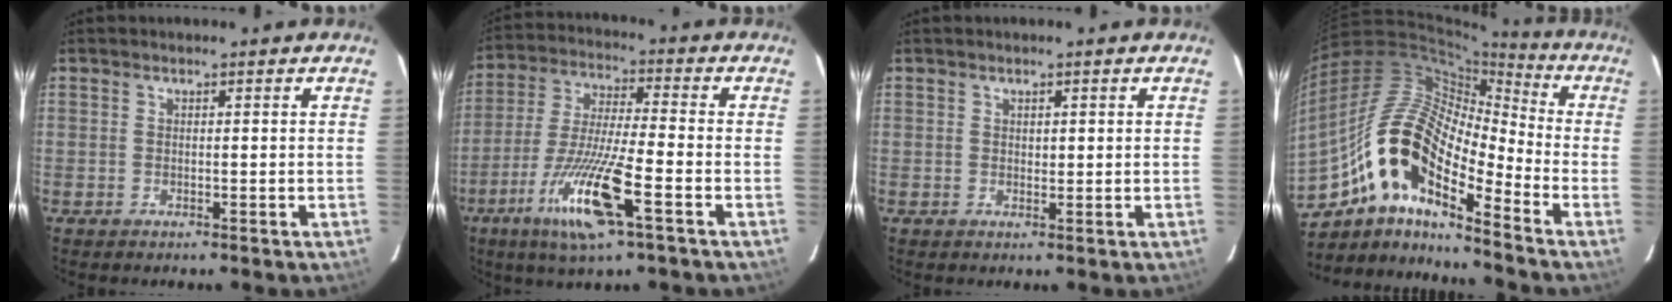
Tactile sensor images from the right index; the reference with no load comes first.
{"total": 13.8, "force": [-6.4, 0.6, 12.3], "torque": [-0.249, -0.026, -0.117]}
{"total": 0.9, "force": [0.4, 0.5, 0.6], "torque": [-0.011, -0.001, 0.008]}
{"total": 15.6, "force": [-9.0, 4.2, 12.0], "torque": [-0.233, 0.037, -0.157]}